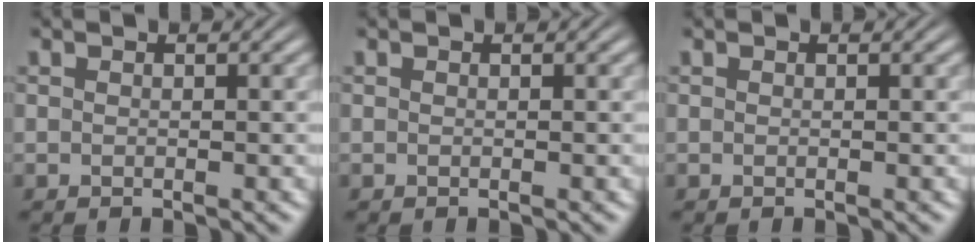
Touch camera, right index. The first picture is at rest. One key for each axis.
{"total": 0.0}
{"total": 0.0}